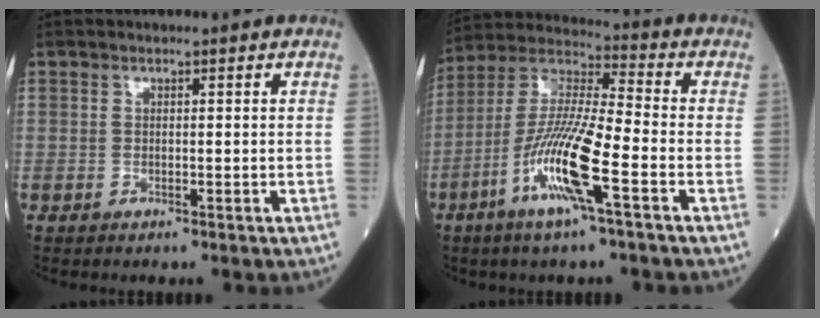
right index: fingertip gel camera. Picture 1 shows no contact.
{"total": 13.7, "force": [-5.5, 0.8, 12.5], "torque": [-0.257, -0.007, -0.112]}